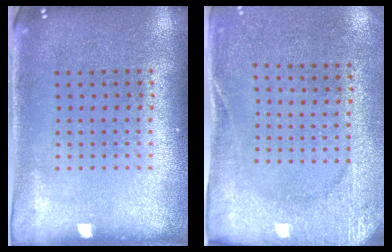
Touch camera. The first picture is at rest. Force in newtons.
{"total": 2.7, "press": 2.3, "slide": 1.3}